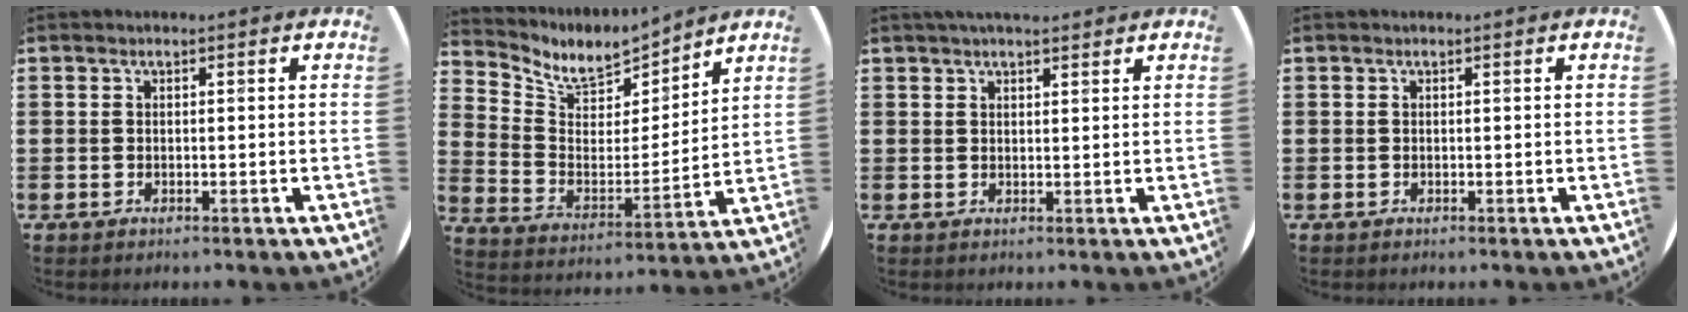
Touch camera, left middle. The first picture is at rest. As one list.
[{"total": 7.4, "force": [6.4, 3.2, 1.8], "torque": [-0.066, -0.050, 0.113]}, {"total": 2.4, "force": [2.2, 0.5, 0.9], "torque": [-0.021, 0.003, 0.041]}, {"total": 0.0}]